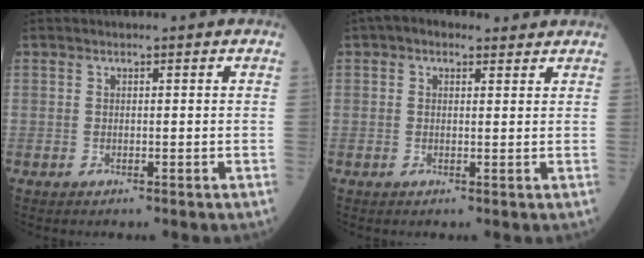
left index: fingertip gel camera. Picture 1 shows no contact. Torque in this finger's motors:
{"motor_torque": [1.02, -1.09, 0.19, 0.09]}